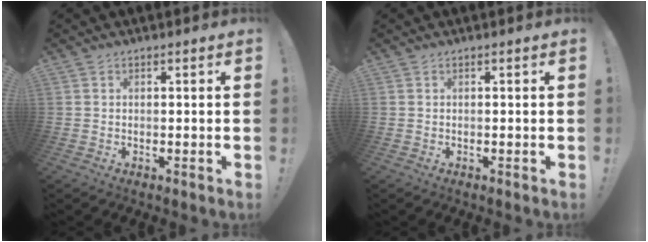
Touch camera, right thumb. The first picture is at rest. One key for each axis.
{"total": 0.0}